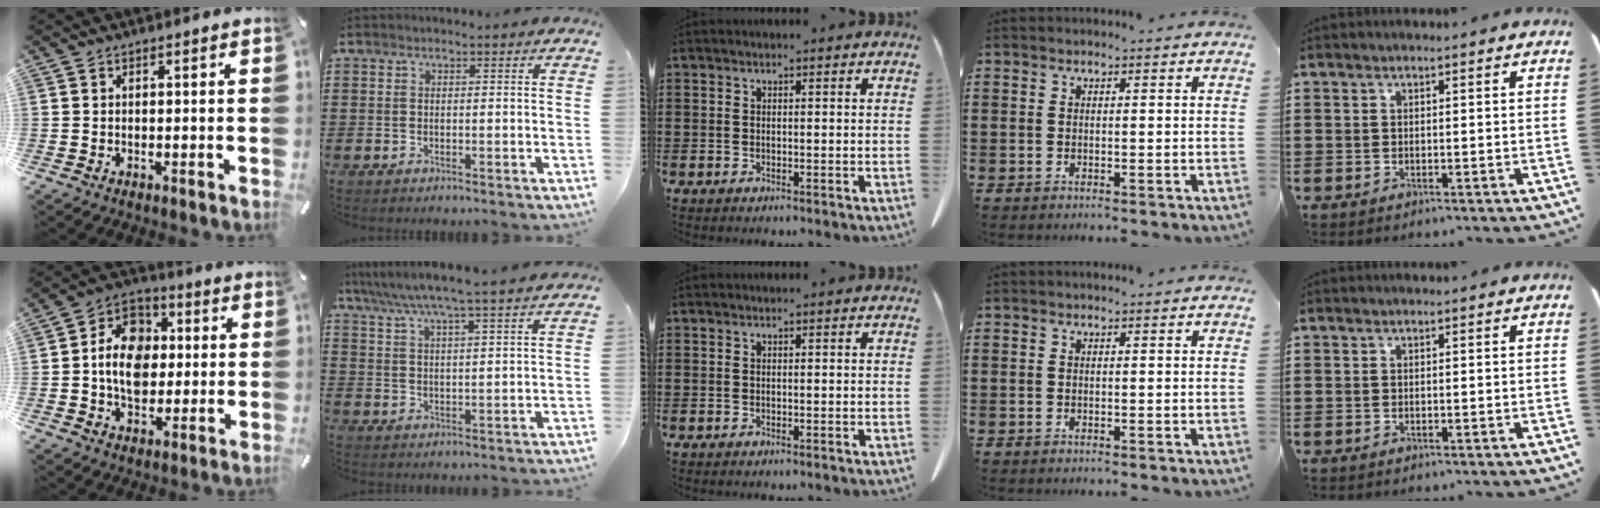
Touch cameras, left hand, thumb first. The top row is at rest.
{"thumb": {"total": 11.9, "force": [-0.9, 9.6, 6.9], "torque": [-0.131, 0.019, -0.016]}, "index": {"total": 5.7, "force": [5.0, -0.7, 2.7], "torque": [-0.071, -0.028, 0.085]}}